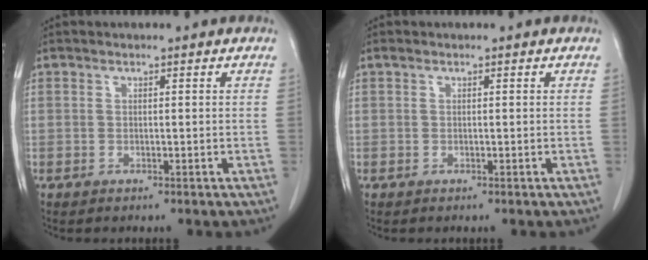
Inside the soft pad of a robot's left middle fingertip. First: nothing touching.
{"total": 0.0}